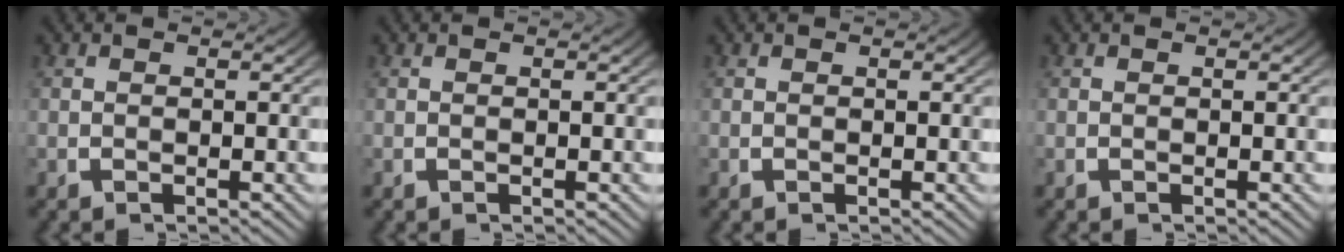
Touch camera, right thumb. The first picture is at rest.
{"total": 0.0}
{"total": 0.0}
{"total": 0.0}